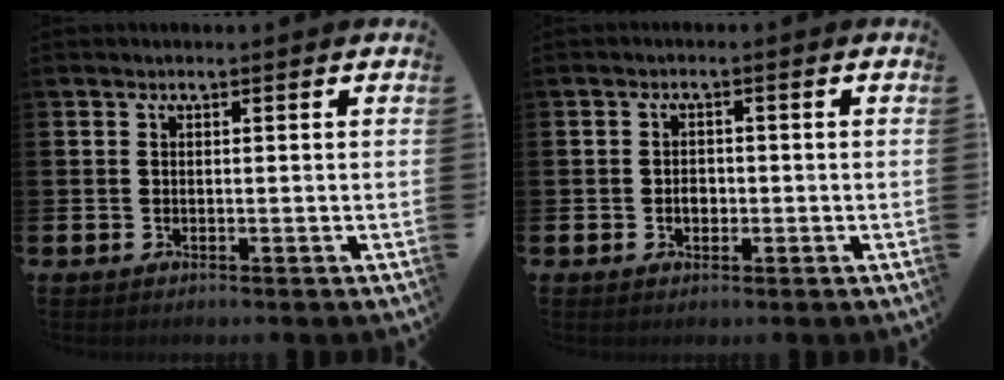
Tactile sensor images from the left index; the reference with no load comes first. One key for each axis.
{"total": 1.9, "fx": -0.3, "fy": 1.4, "fz": 1.2, "tx": -0.004, "ty": -0.001, "tz": -0.013}